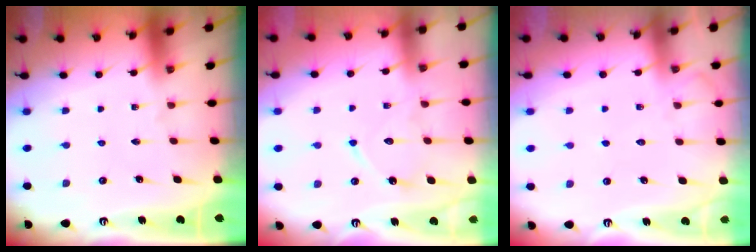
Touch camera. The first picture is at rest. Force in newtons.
{"total": 10.4, "press": 10.4, "slide": 0.7}
{"total": 6.4, "press": 6.3, "slide": 0.8}